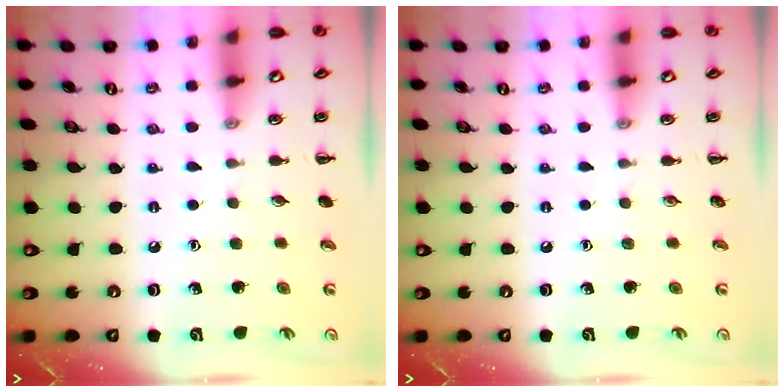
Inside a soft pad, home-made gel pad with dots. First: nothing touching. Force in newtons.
{"total": 0.0}